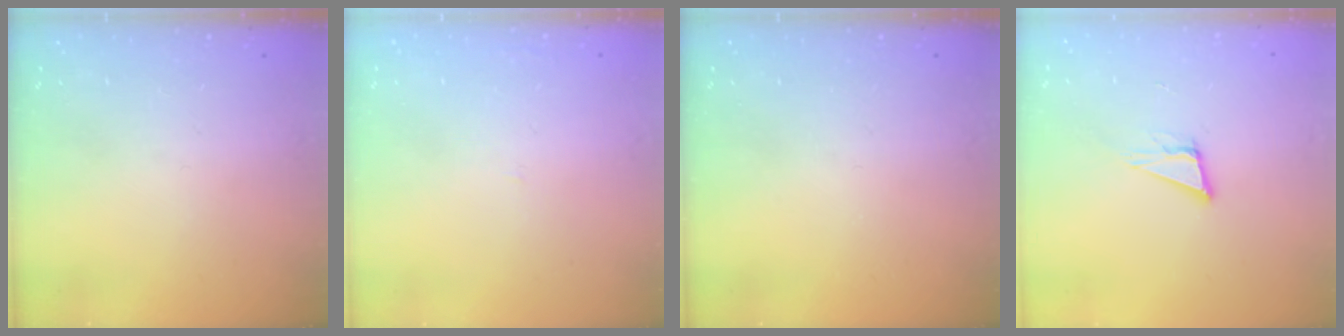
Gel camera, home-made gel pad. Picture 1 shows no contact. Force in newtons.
{"total": 0.9, "press": 0.9, "slide": 0.1}
{"total": 0.0}
{"total": 7.7, "press": 7.0, "slide": 3.2}